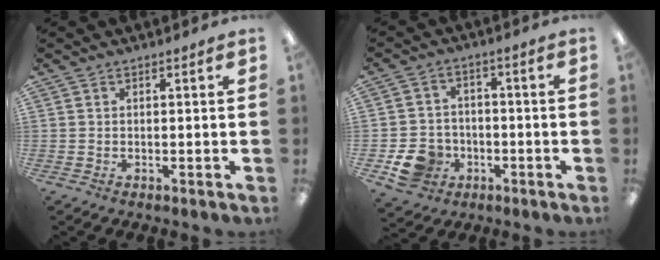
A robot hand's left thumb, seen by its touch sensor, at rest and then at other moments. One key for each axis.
{"total": 9.1, "fx": -4.0, "fy": 7.5, "fz": 3.4, "tx": -0.077, "ty": 0.028, "tz": -0.069}